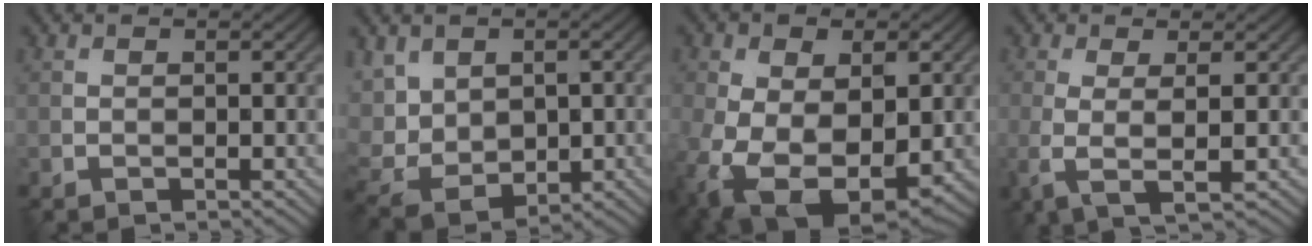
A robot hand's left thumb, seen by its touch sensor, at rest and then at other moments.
{"total": 6.7, "force": [1.0, 4.7, 4.8], "torque": [-0.121, -0.008, 0.020]}
{"total": 14.7, "force": [-3.7, 9.7, 10.4], "torque": [-0.210, -0.046, -0.038]}
{"total": 3.9, "force": [0.2, 0.8, 3.8], "torque": [-0.081, -0.003, 0.001]}